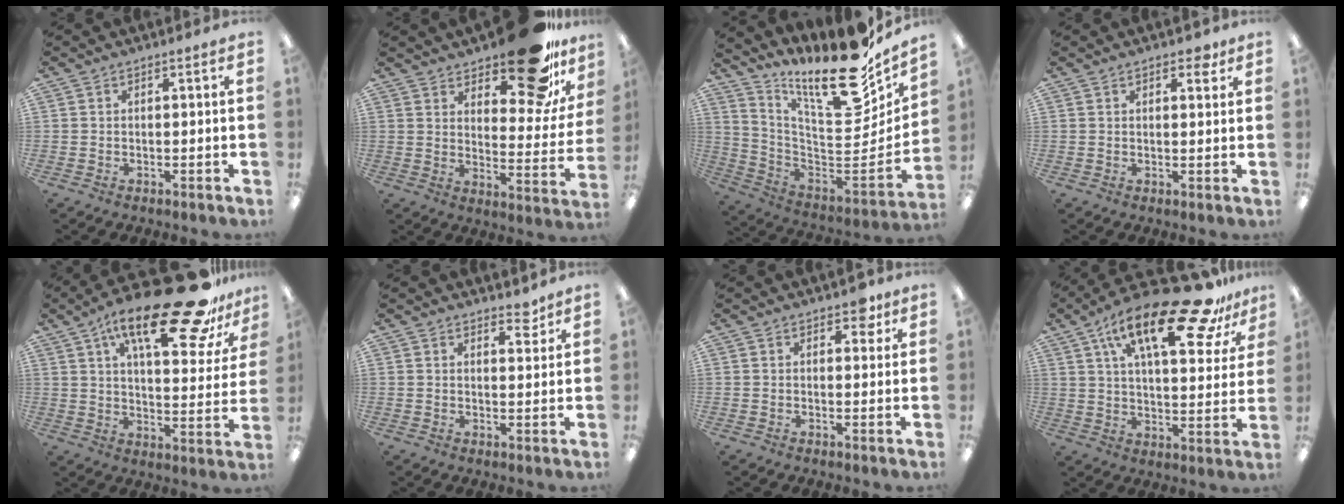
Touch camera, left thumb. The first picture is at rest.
{"total": 19.1, "force": [14.1, 6.8, 11.1], "torque": [-0.150, -0.094, 0.232]}
{"total": 21.2, "force": [16.4, 5.0, 12.4], "torque": [-0.164, -0.145, 0.264]}
{"total": 3.0, "force": [2.0, 1.4, 1.7], "torque": [-0.013, -0.006, 0.030]}
{"total": 26.6, "force": [17.4, 8.7, 18.1], "torque": [-0.269, -0.105, 0.275]}
{"total": 3.7, "force": [3.1, 1.6, 1.2], "torque": [0.004, -0.022, 0.051]}
{"total": 4.0, "force": [2.4, 2.3, 2.2], "torque": [-0.015, -0.005, 0.037]}
{"total": 24.5, "force": [15.0, 8.8, 17.3], "torque": [-0.266, -0.086, 0.244]}